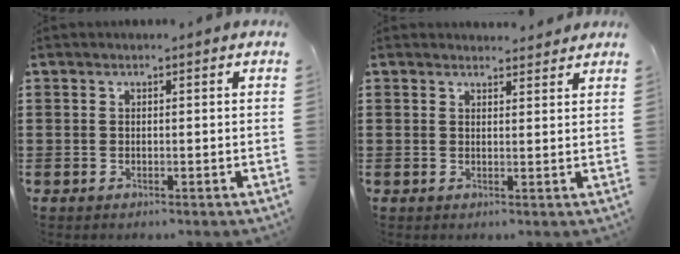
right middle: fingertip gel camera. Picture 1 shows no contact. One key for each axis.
{"total": 1.8, "fx": 1.8, "fy": 0.3, "fz": 0.0, "tx": 0.003, "ty": -0.002, "tz": 0.036}